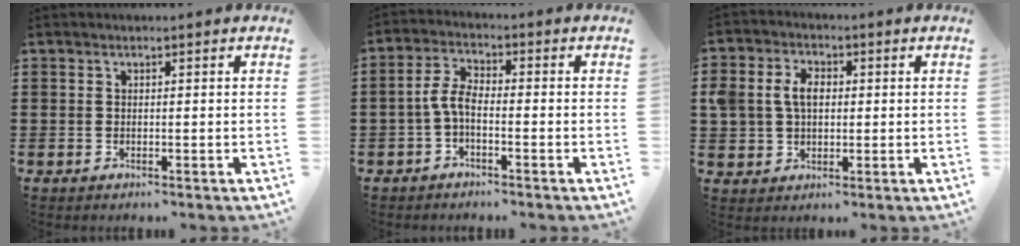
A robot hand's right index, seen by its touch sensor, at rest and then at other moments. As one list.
[{"total": 4.0, "force": [-1.4, 1.5, 3.4], "torque": [-0.085, -0.001, -0.033]}, {"total": 5.4, "force": [0.8, 4.1, 3.5], "torque": [-0.094, 0.010, 0.007]}]